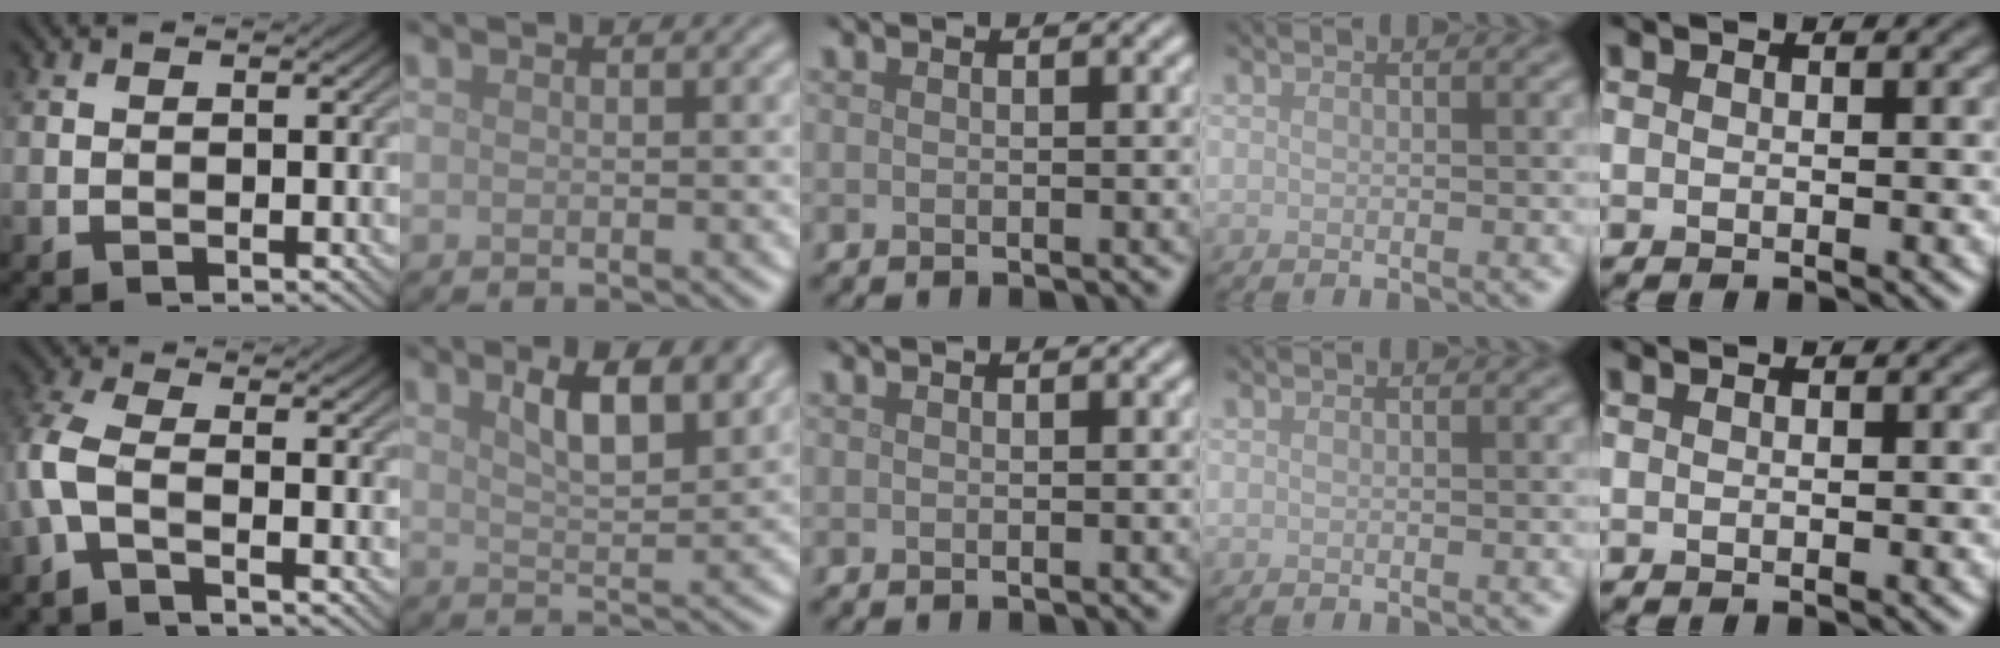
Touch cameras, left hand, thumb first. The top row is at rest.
{"thumb": {"total": 4.5, "force": [-1.7, 1.5, 3.9], "torque": [-0.103, 0.003, -0.049]}, "index": {"total": 5.2, "force": [2.8, 1.8, 4.1], "torque": [-0.068, 0.002, 0.045]}}